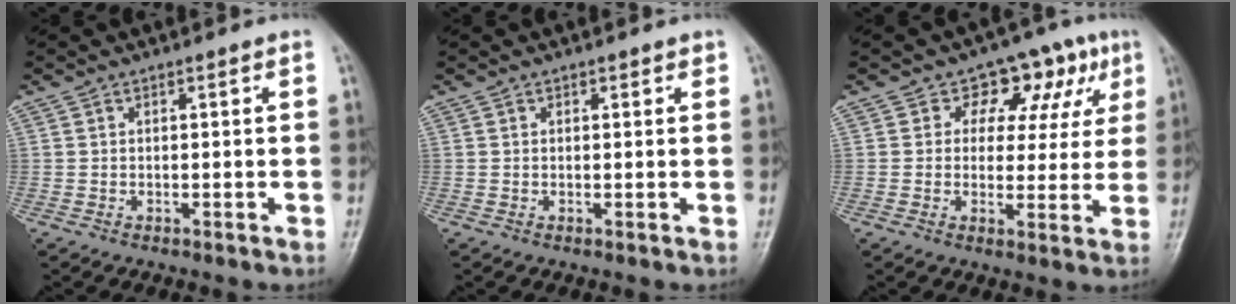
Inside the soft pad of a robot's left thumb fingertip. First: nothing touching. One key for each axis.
{"total": 0.8, "fx": 0.5, "fy": 0.5, "fz": 0.3, "tx": 0.004, "ty": -0.003, "tz": 0.004}
{"total": 10.8, "fx": 4.8, "fy": 7.7, "fz": 5.9, "tx": -0.012, "ty": -0.004, "tz": 0.058}